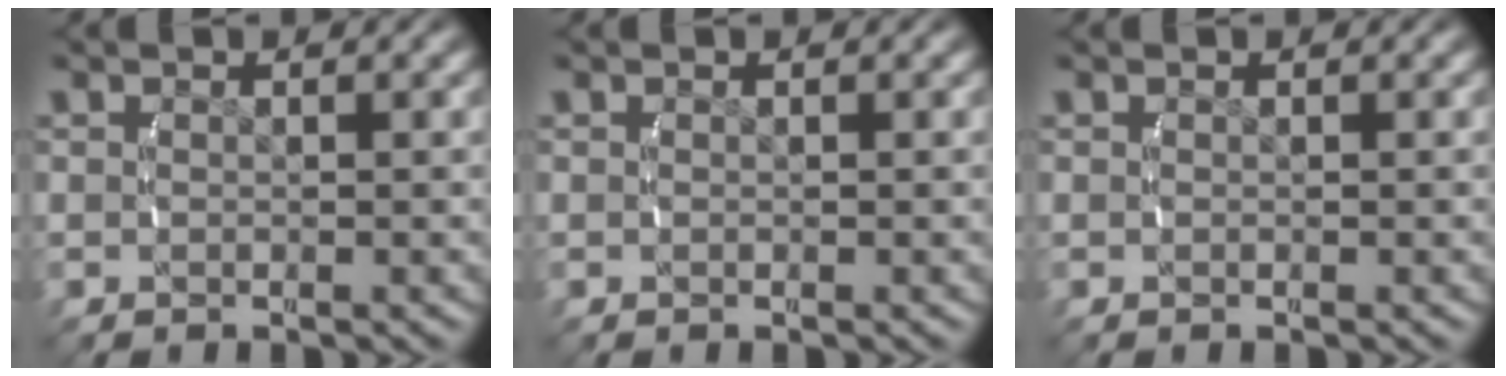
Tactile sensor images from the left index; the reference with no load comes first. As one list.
[{"total": 0.0}, {"total": 0.0}]